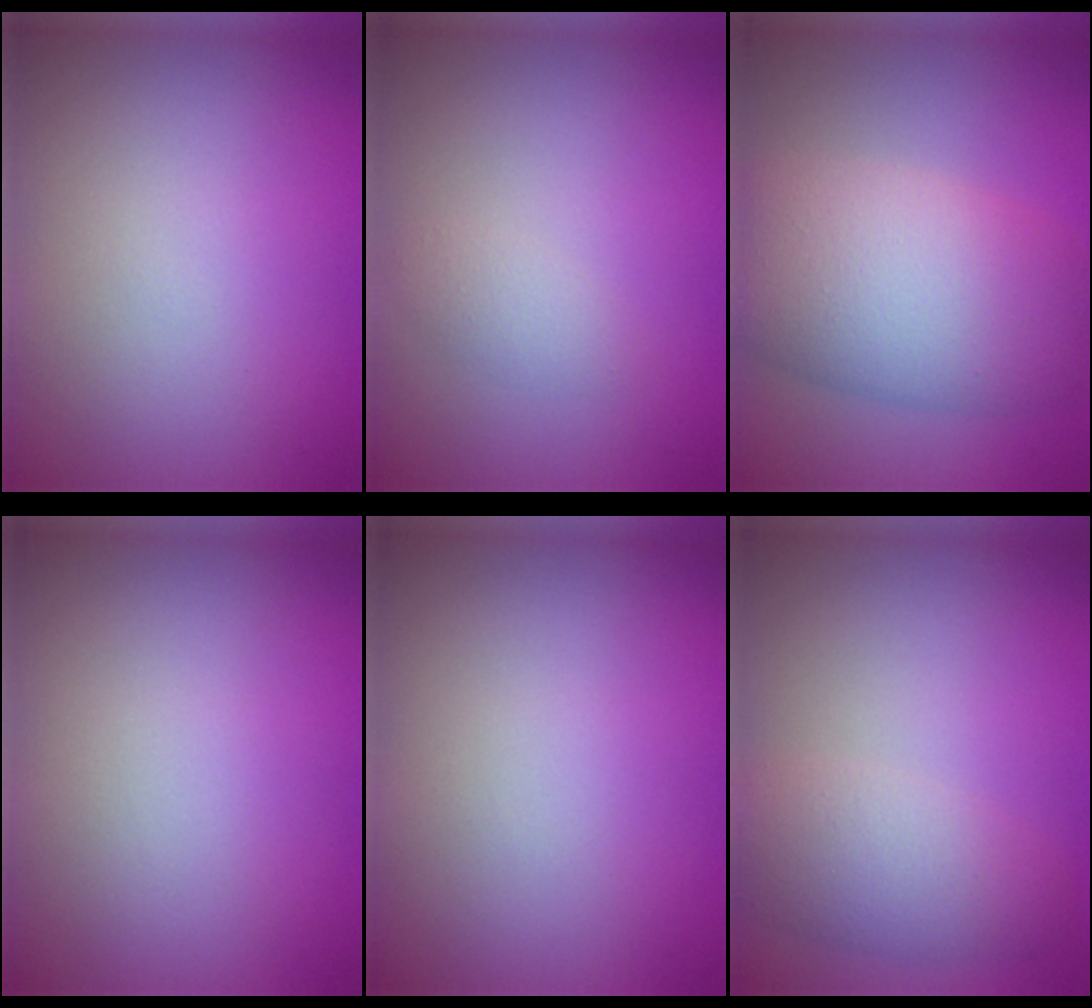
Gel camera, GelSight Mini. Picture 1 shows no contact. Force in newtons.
{"total": 1.3, "press": 1.3, "slide": 0.0}
{"total": 9.5, "press": 9.5, "slide": 0.3}
{"total": 0.0}
{"total": 0.0}
{"total": 3.7, "press": 3.7, "slide": 0.2}